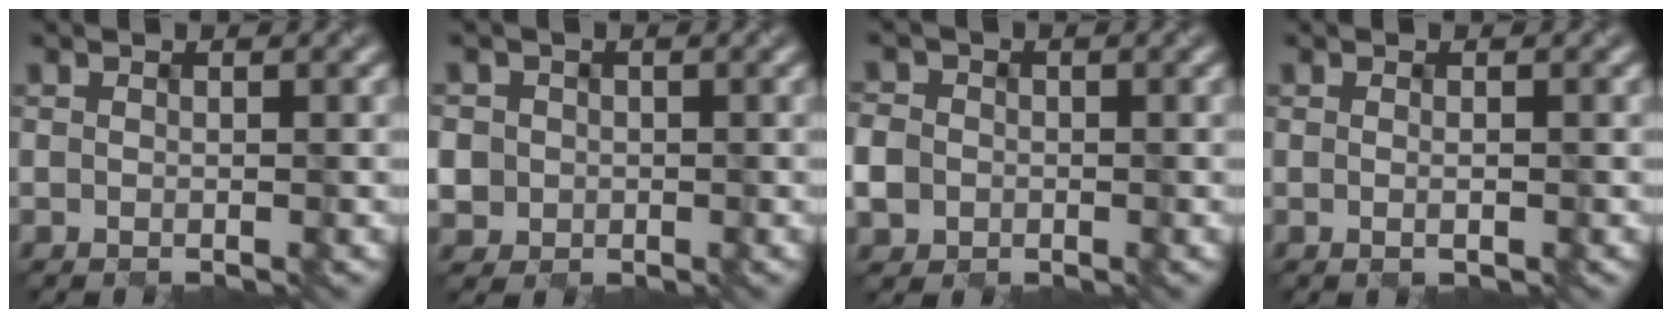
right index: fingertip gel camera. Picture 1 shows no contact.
{"total": 2.4, "force": [0.0, 2.4, 0.2], "torque": [-0.008, 0.000, 0.010]}
{"total": 3.7, "force": [-0.6, 3.4, 1.1], "torque": [-0.027, 0.004, -0.016]}
{"total": 0.7, "force": [-0.2, 0.2, 0.6], "torque": [-0.009, 0.001, -0.001]}